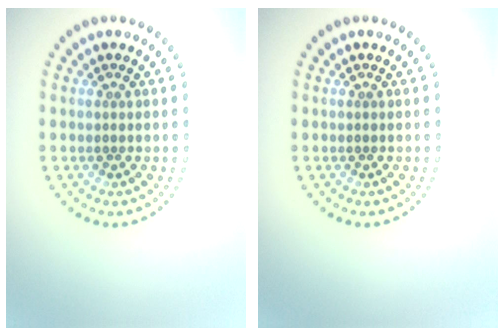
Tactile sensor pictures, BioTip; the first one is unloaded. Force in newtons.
{"total": 0.0}